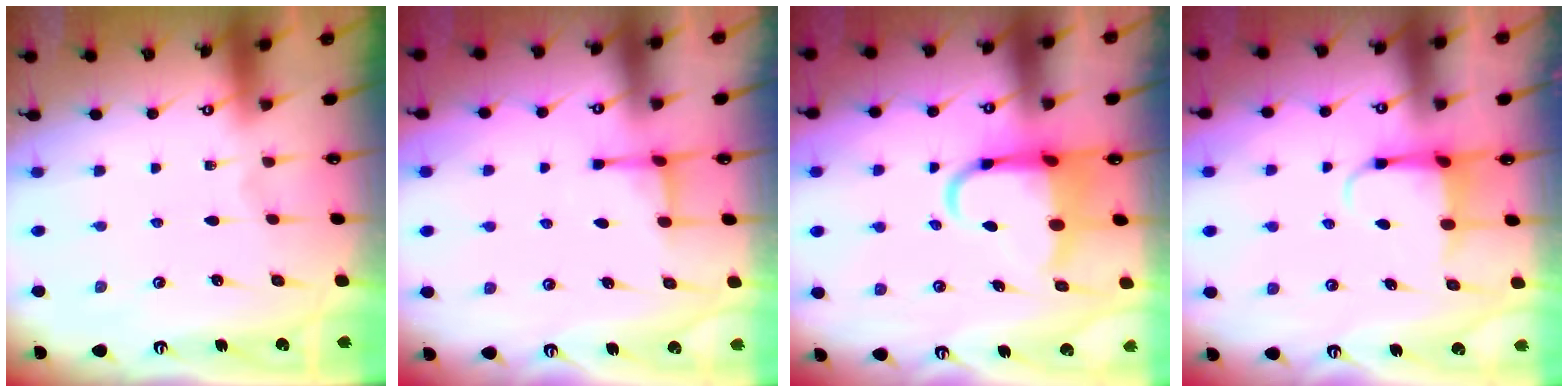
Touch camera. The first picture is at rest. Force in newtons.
{"total": 2.6, "press": 2.6, "slide": 0.7}
{"total": 8.1, "press": 7.9, "slide": 1.6}
{"total": 4.5, "press": 4.5, "slide": 0.5}